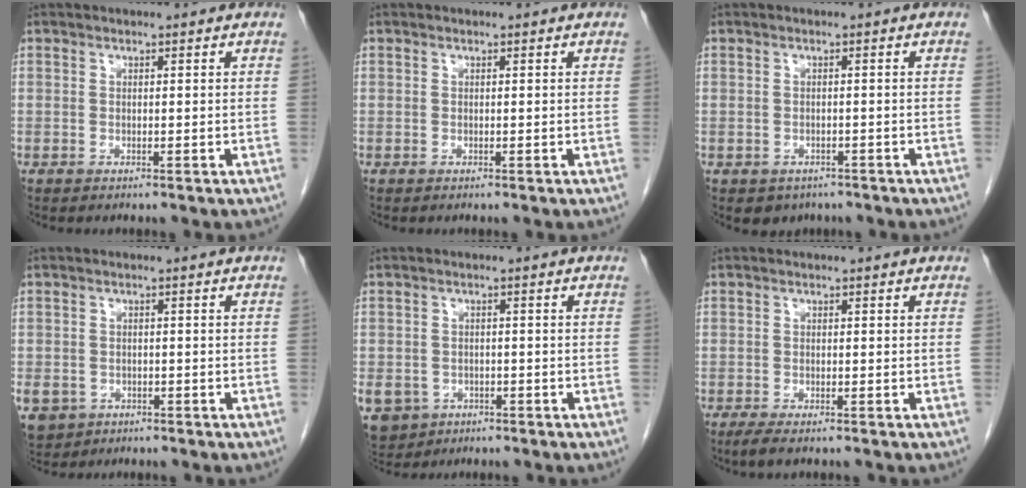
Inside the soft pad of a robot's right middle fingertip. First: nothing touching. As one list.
[{"total": 0.0}, {"total": 3.5, "force": [-2.5, 2.4, 0.6], "torque": [-0.005, 0.004, -0.030]}, {"total": 8.8, "force": [-3.8, 7.3, 3.0], "torque": [-0.087, -0.002, -0.051]}, {"total": 9.8, "force": [-4.4, 8.1, 3.3], "torque": [-0.096, 0.001, -0.060]}, {"total": 2.5, "force": [-1.9, 0.5, 1.6], "torque": [-0.031, -0.008, -0.029]}]